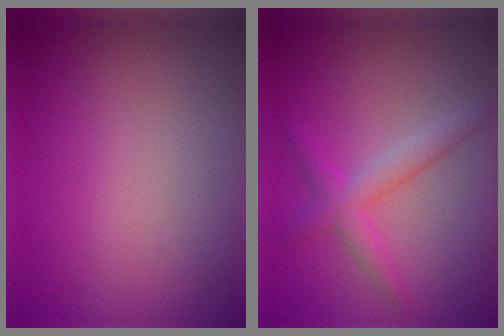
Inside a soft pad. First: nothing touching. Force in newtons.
{"total": 2.9, "press": 2.9, "slide": 0.1}